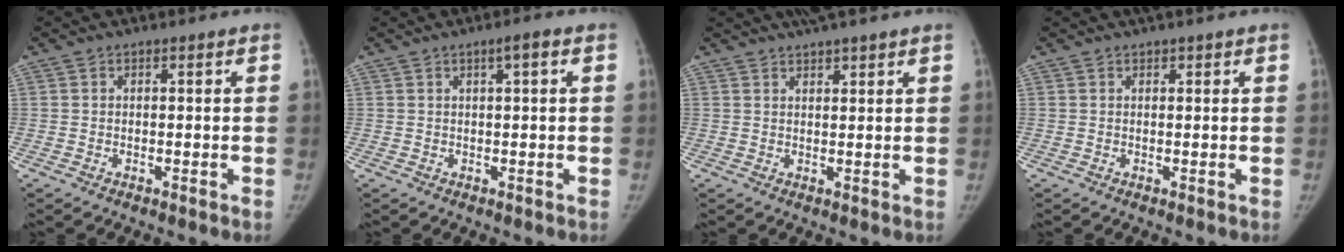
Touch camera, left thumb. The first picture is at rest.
{"total": 2.3, "force": [0.9, 0.3, 2.1], "torque": [-0.033, 0.003, 0.013]}
{"total": 5.0, "force": [4.1, 0.7, 2.8], "torque": [-0.035, 0.005, 0.069]}
{"total": 1.6, "force": [1.2, 0.4, 1.0], "torque": [-0.013, 0.009, 0.018]}